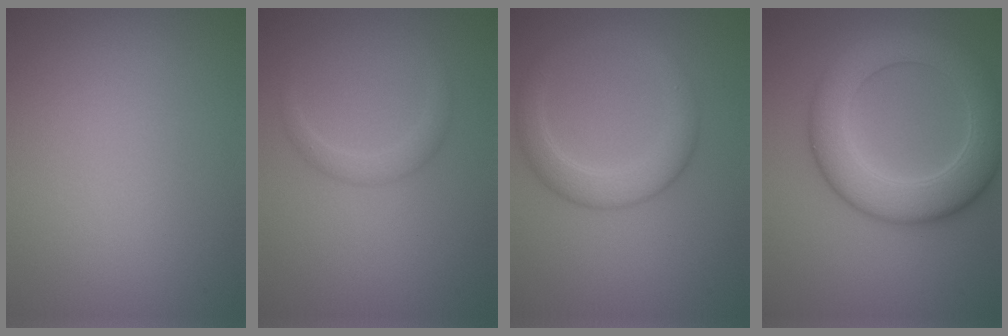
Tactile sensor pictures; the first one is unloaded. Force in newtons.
{"total": 1.5, "press": 1.5, "slide": 0.1}
{"total": 3.8, "press": 3.8, "slide": 0.2}
{"total": 8.1, "press": 8.1, "slide": 0.2}